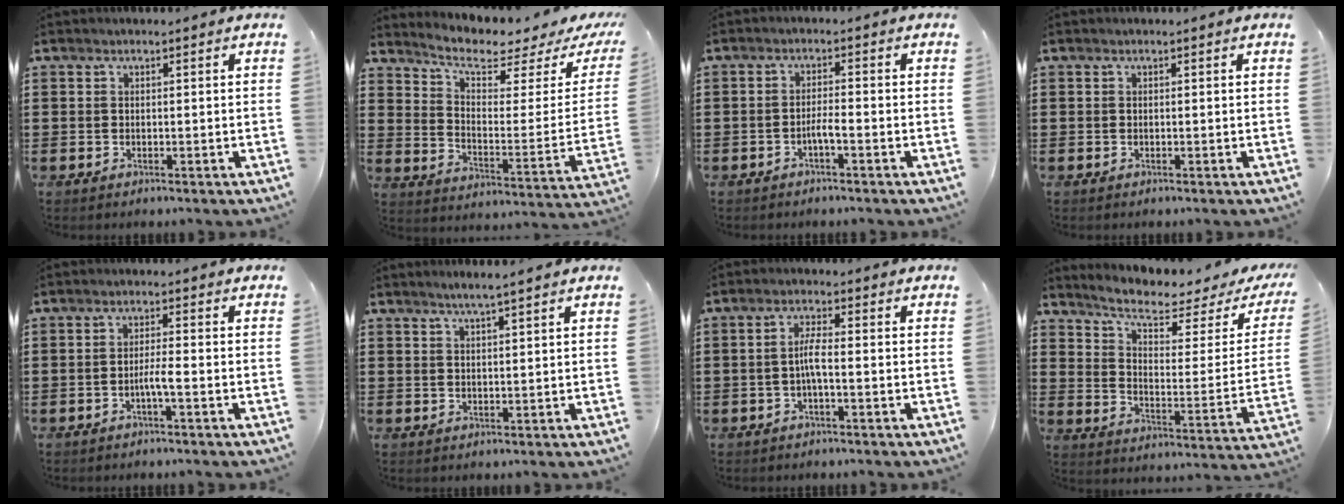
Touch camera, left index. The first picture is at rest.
{"total": 5.2, "force": [4.1, 1.1, 3.0], "torque": [-0.074, -0.034, 0.062]}
{"total": 2.0, "force": [-1.1, 0.2, 1.7], "torque": [-0.032, 0.003, -0.021]}
{"total": 0.0}
{"total": 2.5, "force": [-1.1, 0.1, 2.3], "torque": [-0.049, -0.001, -0.024]}
{"total": 2.3, "force": [1.9, -0.2, 1.3], "torque": [-0.028, 0.000, 0.034]}
{"total": 3.4, "force": [-0.7, 0.5, 3.3], "torque": [-0.069, -0.001, -0.017]}
{"total": 5.9, "force": [4.4, 1.2, 3.8], "torque": [-0.088, -0.029, 0.067]}